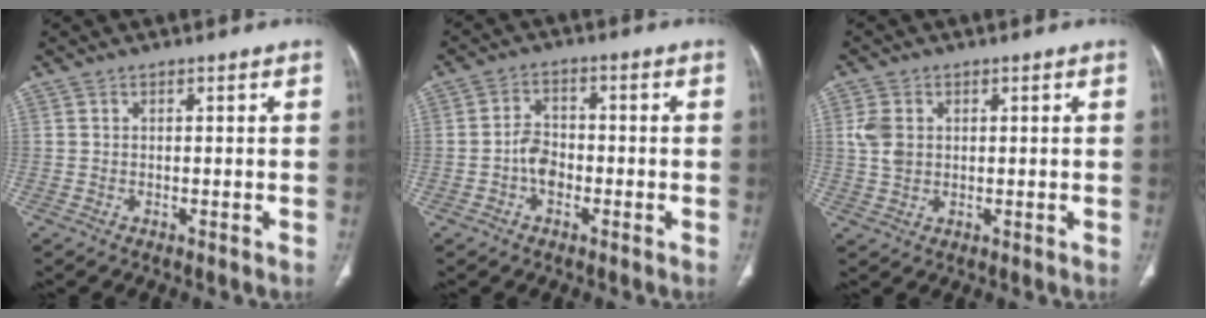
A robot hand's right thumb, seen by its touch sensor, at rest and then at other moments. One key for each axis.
{"total": 4.7, "fx": -1.6, "fy": 3.3, "fz": 2.9, "tx": -0.038, "ty": 0.020, "tz": -0.034}
{"total": 4.6, "fx": 0.8, "fy": 3.5, "fz": 2.9, "tx": -0.056, "ty": 0.001, "tz": 0.019}